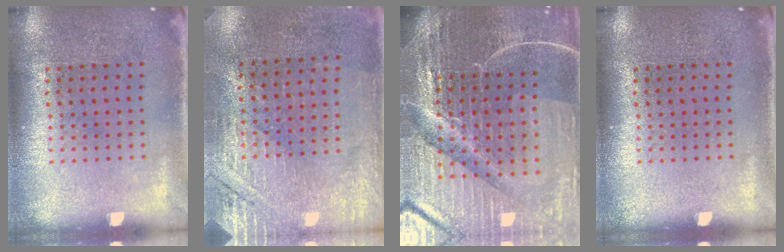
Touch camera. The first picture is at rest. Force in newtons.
{"total": 2.8, "press": 2.6, "slide": 1.0}
{"total": 5.8, "press": 5.3, "slide": 2.4}
{"total": 0.0}